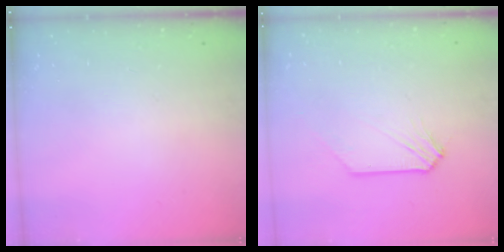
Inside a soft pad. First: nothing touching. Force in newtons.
{"total": 0.0}